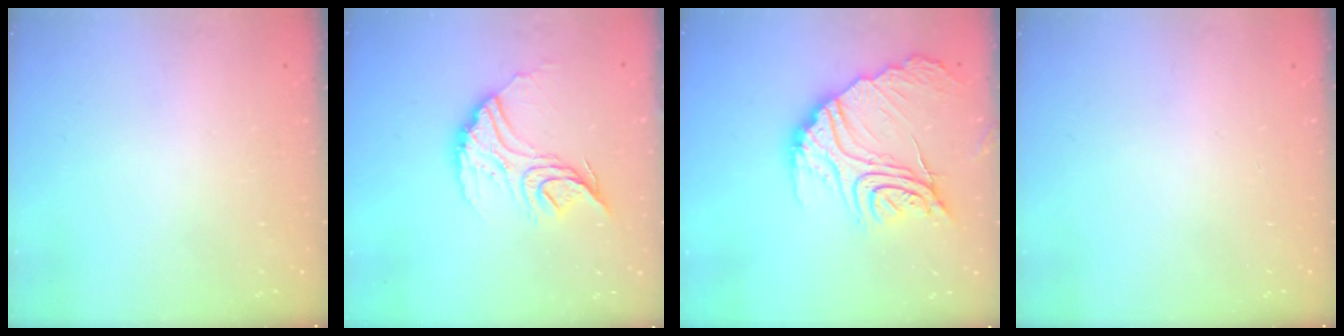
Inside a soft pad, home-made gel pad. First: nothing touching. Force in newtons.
{"total": 14.7, "press": 14.6, "slide": 1.3}
{"total": 19.9, "press": 19.8, "slide": 1.9}
{"total": 0.0}